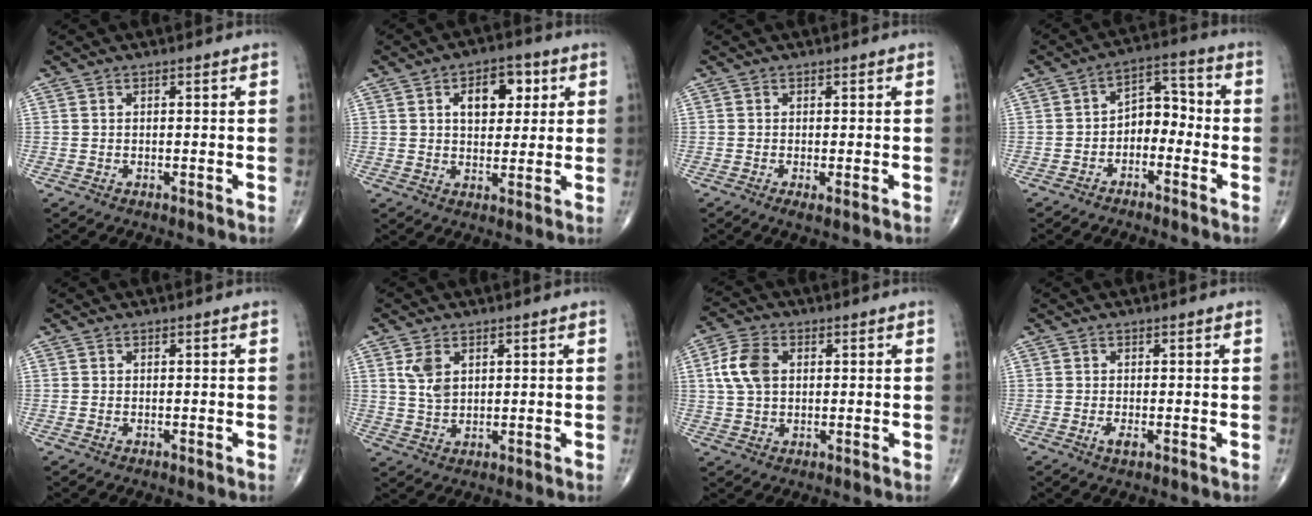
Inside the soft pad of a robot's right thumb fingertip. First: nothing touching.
{"total": 8.5, "force": [2.7, 5.2, 6.2], "torque": [-0.052, -0.003, 0.037]}
{"total": 1.4, "force": [-0.6, 0.2, 1.2], "torque": [-0.027, -0.007, -0.013]}
{"total": 6.9, "force": [-2.3, 4.6, 4.5], "torque": [-0.042, 0.046, -0.050]}
{"total": 0.0}
{"total": 4.6, "force": [1.7, 2.9, 3.2], "torque": [-0.052, -0.006, 0.038]}
{"total": 7.4, "force": [1.3, 5.0, 5.3], "torque": [-0.107, 0.009, 0.023]}
{"total": 1.5, "force": [-0.7, 0.5, 1.3], "torque": [-0.027, -0.004, -0.015]}